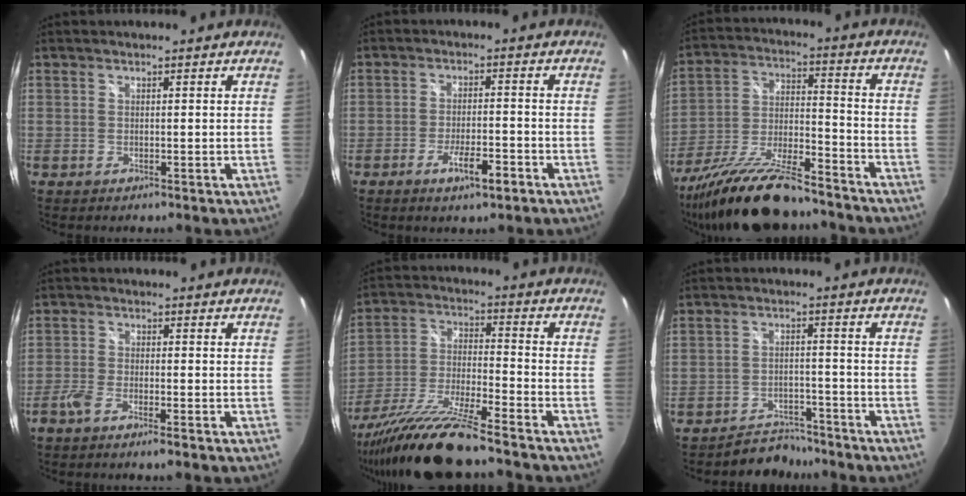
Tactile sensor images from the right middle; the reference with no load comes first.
{"total": 5.8, "force": [-3.5, 1.2, 4.5], "torque": [-0.090, -0.010, -0.057]}
{"total": 19.9, "force": [-16.0, 4.3, 11.1], "torque": [-0.223, -0.034, -0.269]}
{"total": 3.9, "force": [-3.0, 0.4, 2.5], "torque": [-0.067, -0.004, -0.063]}
{"total": 17.0, "force": [-13.9, 0.6, 9.7], "torque": [-0.200, -0.036, -0.256]}
{"total": 6.7, "force": [-6.2, 2.3, 0.4], "torque": [-0.021, 0.008, -0.092]}